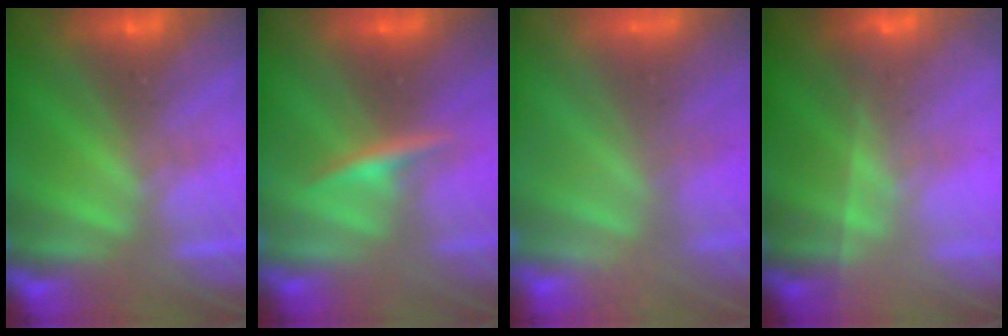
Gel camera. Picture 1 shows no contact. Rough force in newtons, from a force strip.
{"total": 2.6}
{"total": 8.7}
{"total": 8.4}